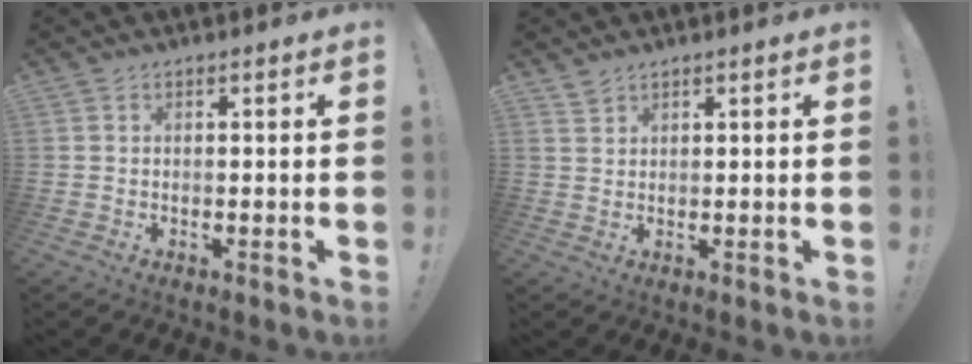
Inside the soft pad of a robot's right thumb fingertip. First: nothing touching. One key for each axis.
{"total": 1.9, "fx": 1.7, "fy": 0.6, "fz": 0.4, "tx": 0.006, "ty": -0.016, "tz": 0.031}